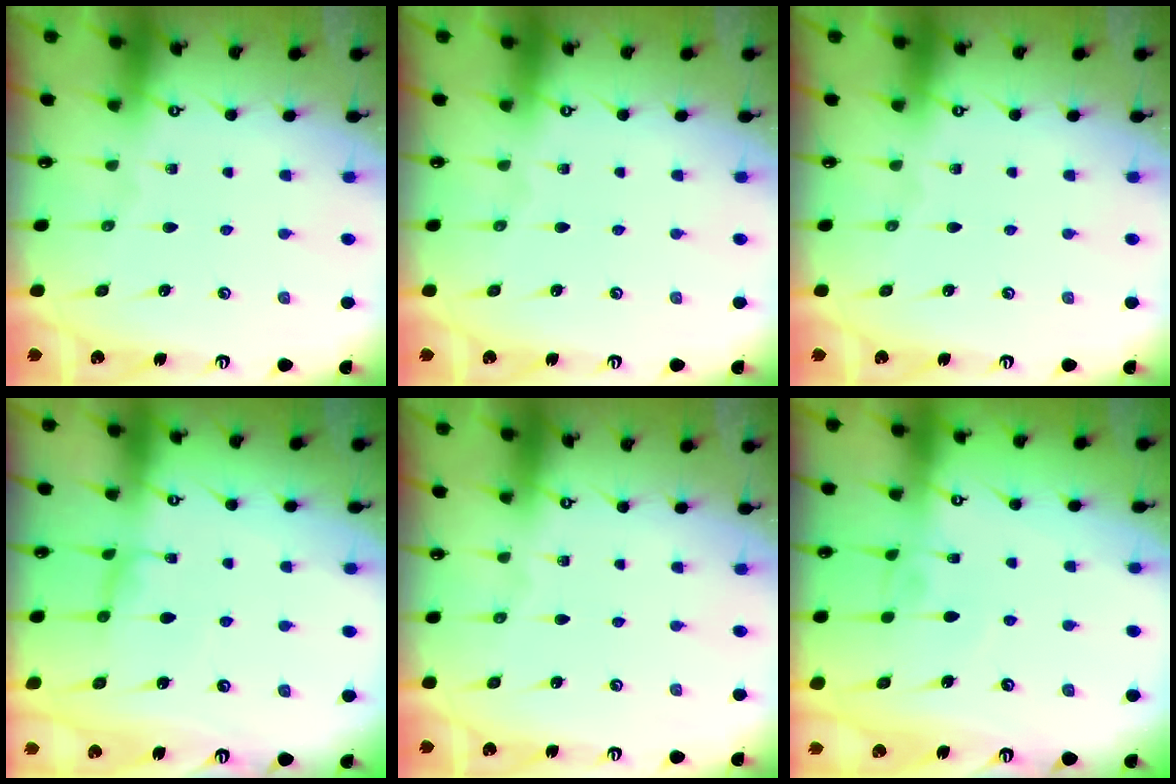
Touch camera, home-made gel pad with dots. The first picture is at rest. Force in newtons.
{"total": 0.0}
{"total": 0.0}
{"total": 1.9, "press": 1.8, "slide": 0.5}
{"total": 0.0}
{"total": 2.6, "press": 2.6, "slide": 0.4}